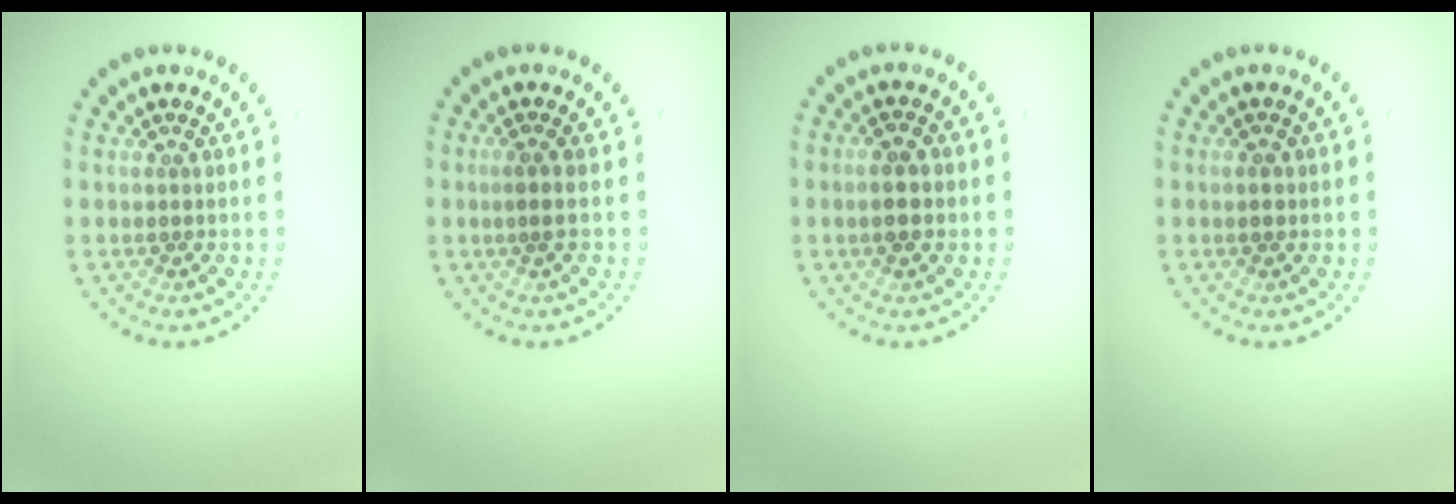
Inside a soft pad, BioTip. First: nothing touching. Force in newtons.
{"total": 0.8, "press": 0.6, "slide": 0.5}
{"total": 2.3, "press": 2.3, "slide": 0.2}
{"total": 1.1, "press": 1.1, "slide": 0.2}